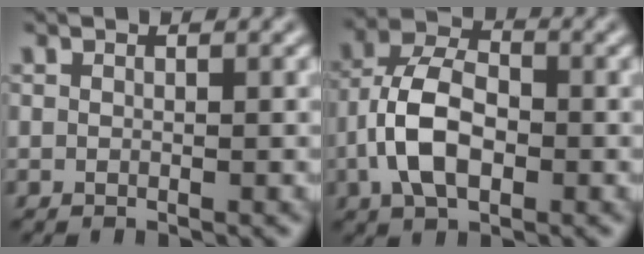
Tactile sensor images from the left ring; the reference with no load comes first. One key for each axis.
{"total": 6.2, "fx": -1.4, "fy": 3.6, "fz": 4.8, "tx": -0.099, "ty": 0.007, "tz": -0.033}